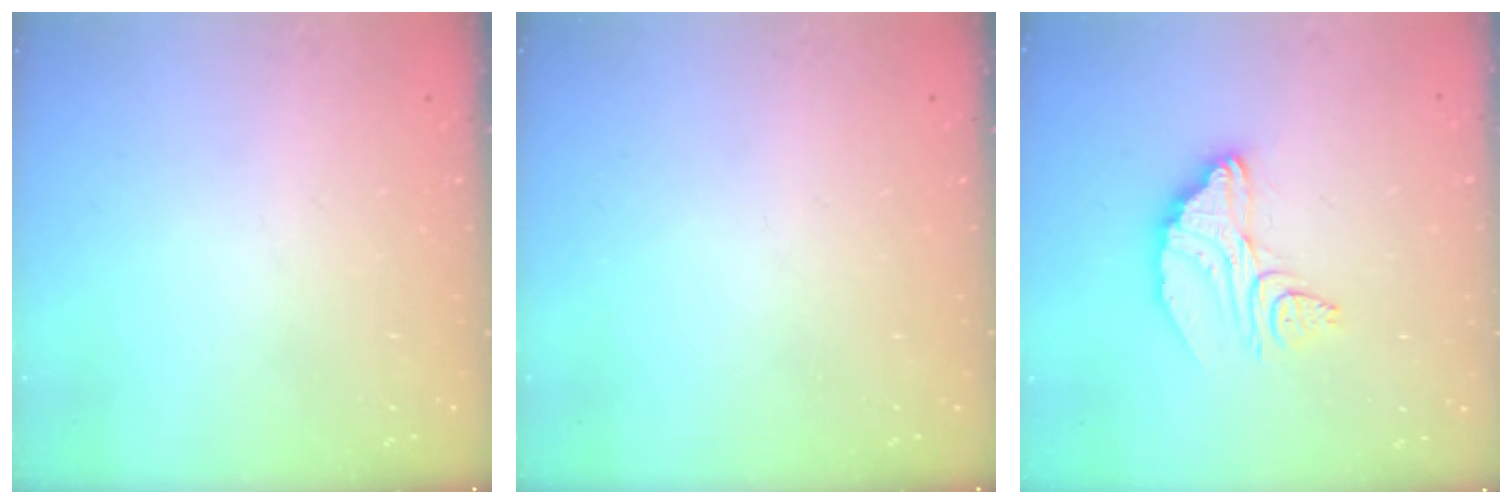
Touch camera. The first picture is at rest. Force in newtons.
{"total": 0.0}
{"total": 11.9, "press": 11.9, "slide": 1.0}